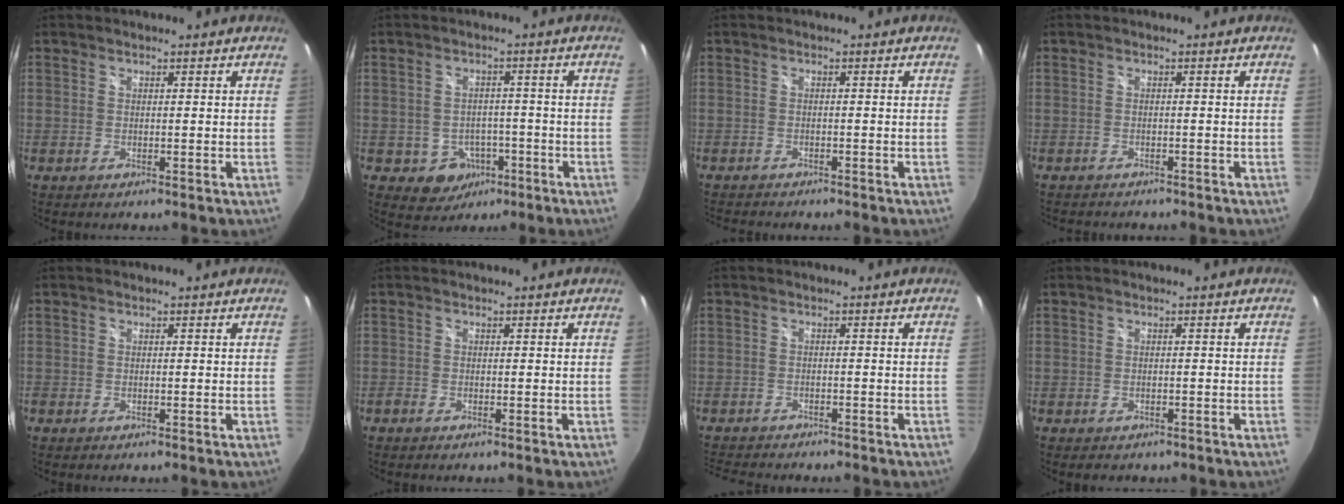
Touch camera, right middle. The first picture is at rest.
{"total": 5.9, "force": [-2.7, 5.0, 1.3], "torque": [-0.036, 0.013, -0.021]}
{"total": 3.6, "force": [-3.4, 0.6, 0.9], "torque": [-0.027, -0.015, -0.055]}
{"total": 3.2, "force": [-3.0, 0.8, 0.8], "torque": [-0.020, -0.013, -0.044]}
{"total": 0.0}
{"total": 0.5, "force": [-0.5, 0.2, 0.1], "torque": [-0.002, -0.002, -0.013]}
{"total": 7.1, "force": [-6.6, 1.6, 2.1], "torque": [-0.059, -0.015, -0.103]}
{"total": 1.7, "force": [-1.1, 1.2, 0.4], "torque": [-0.010, -0.003, -0.015]}